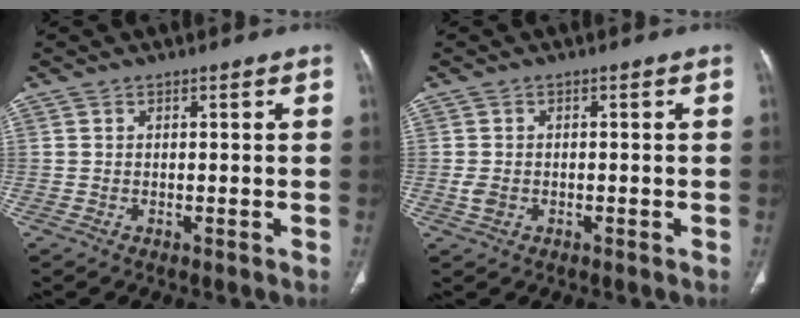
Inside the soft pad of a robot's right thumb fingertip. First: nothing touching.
{"total": 2.0, "force": [-0.5, 1.5, 1.2], "torque": [-0.026, 0.003, -0.009]}